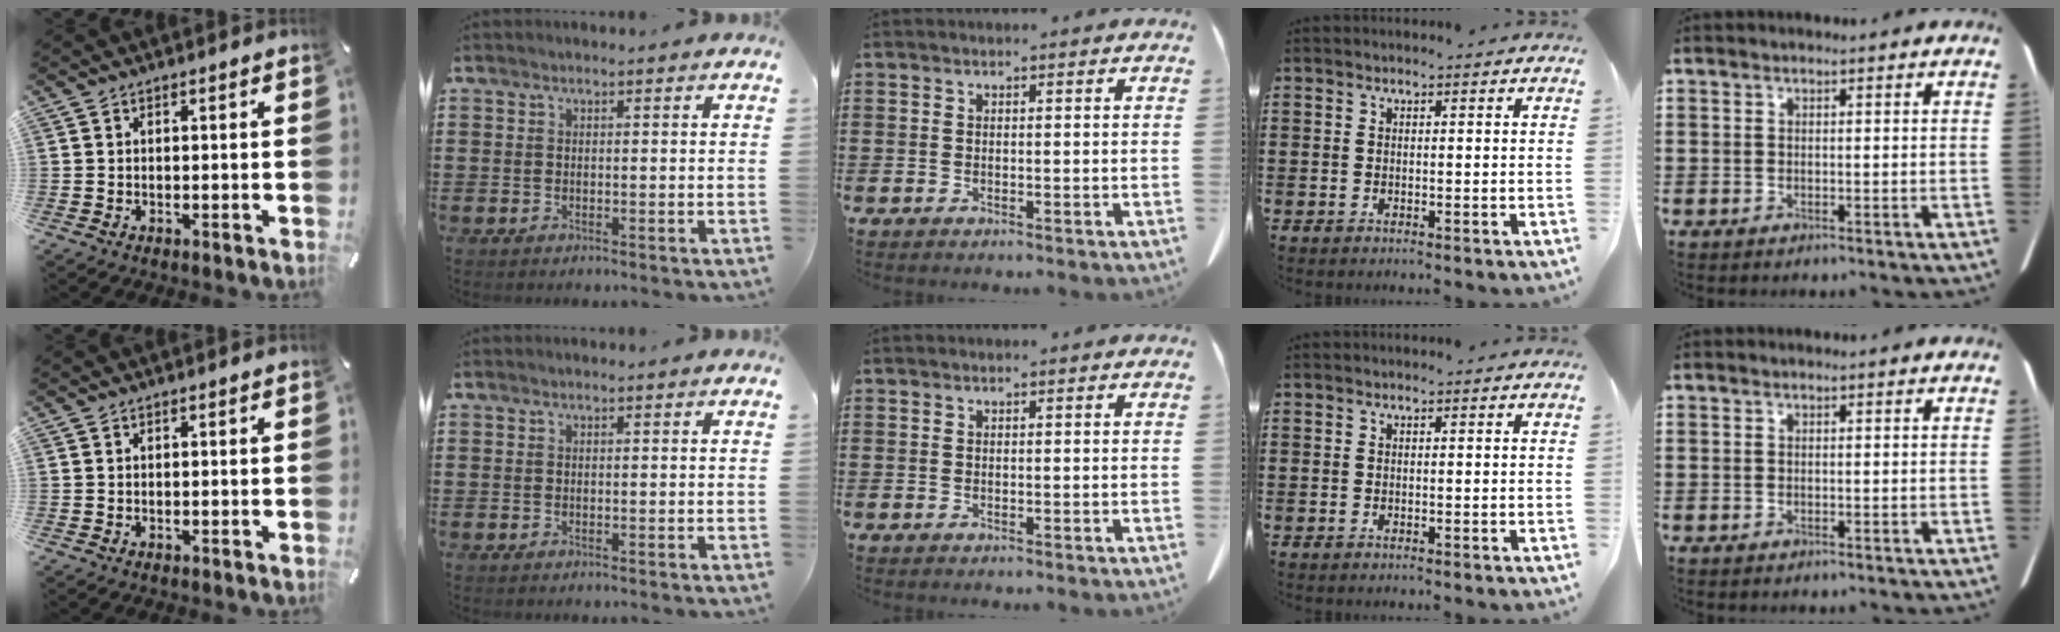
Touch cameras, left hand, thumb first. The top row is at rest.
{}